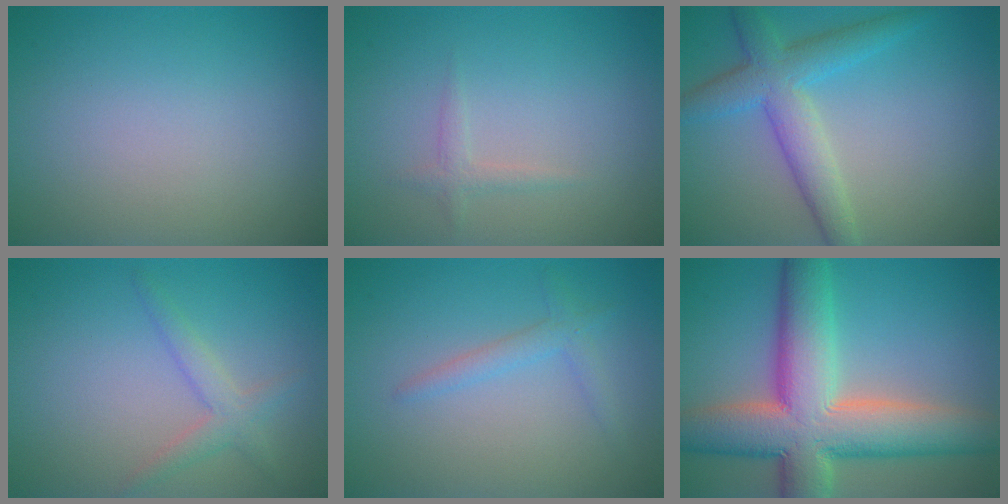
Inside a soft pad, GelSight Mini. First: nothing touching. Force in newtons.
{"total": 1.1, "press": 1.1, "slide": 0.0}
{"total": 4.9, "press": 4.8, "slide": 0.2}
{"total": 2.2, "press": 2.2, "slide": 0.1}
{"total": 1.6, "press": 1.6, "slide": 0.1}
{"total": 12.0, "press": 12.0, "slide": 1.1}